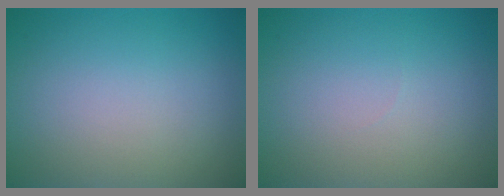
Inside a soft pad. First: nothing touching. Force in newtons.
{"total": 0.0}